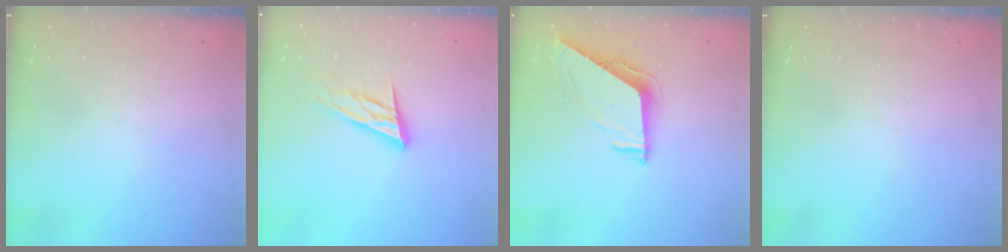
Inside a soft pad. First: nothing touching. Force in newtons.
{"total": 15.2, "press": 15.0, "slide": 2.7}
{"total": 7.6, "press": 7.6, "slide": 0.7}
{"total": 0.0}